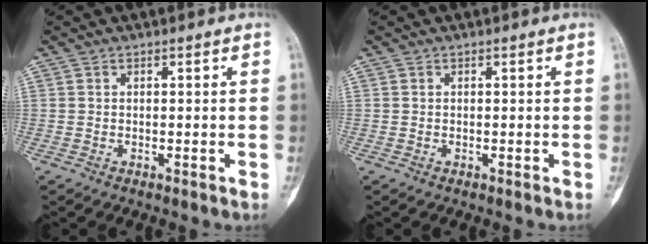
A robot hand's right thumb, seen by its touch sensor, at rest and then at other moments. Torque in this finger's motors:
{"motor_torque": [0.37, 0.39, -0.07, -0.06, 0.05]}